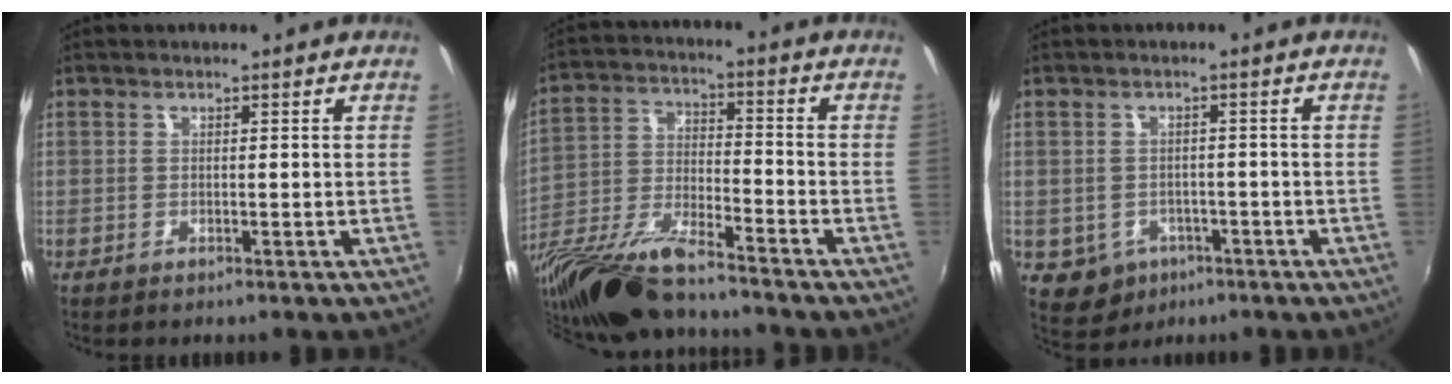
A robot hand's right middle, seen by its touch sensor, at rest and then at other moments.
{"total": 18.3, "force": [-14.4, 3.5, 10.7], "torque": [-0.223, -0.046, -0.270]}
{"total": 6.0, "force": [-2.6, 5.0, 2.0], "torque": [-0.053, -0.004, -0.025]}